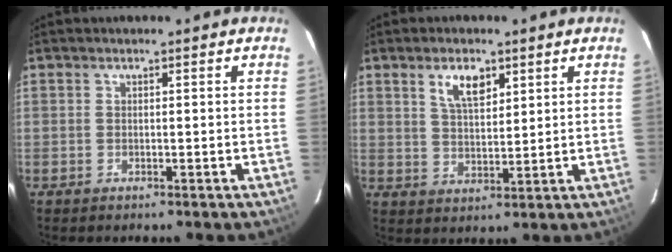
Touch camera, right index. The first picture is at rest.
{"total": 6.1, "force": [3.3, 2.7, 4.3], "torque": [-0.076, 0.006, 0.063]}